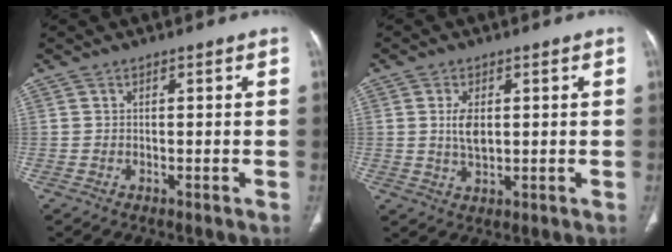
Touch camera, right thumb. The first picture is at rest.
{"total": 4.6, "force": [0.8, 2.5, 3.8], "torque": [-0.073, -0.007, 0.019]}